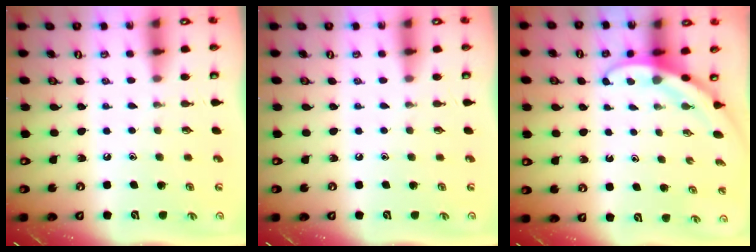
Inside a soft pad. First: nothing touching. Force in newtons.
{"total": 0.0}
{"total": 3.1, "press": 3.1, "slide": 0.0}